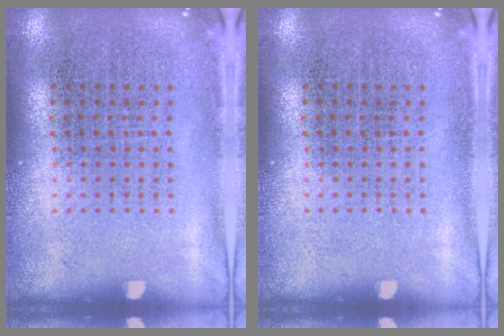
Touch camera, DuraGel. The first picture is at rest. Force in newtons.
{"total": 0.0}